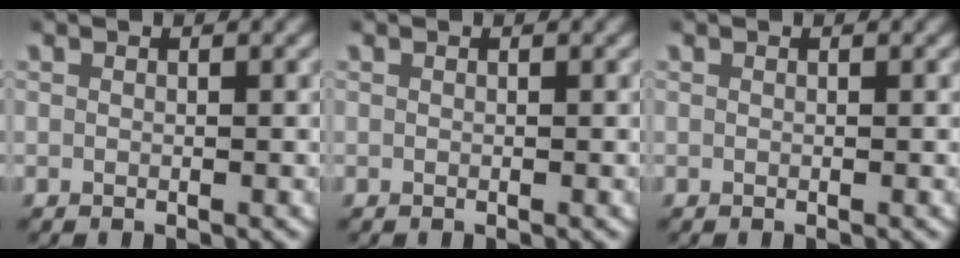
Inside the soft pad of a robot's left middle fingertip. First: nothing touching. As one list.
[{"total": 0.0}, {"total": 0.0}]